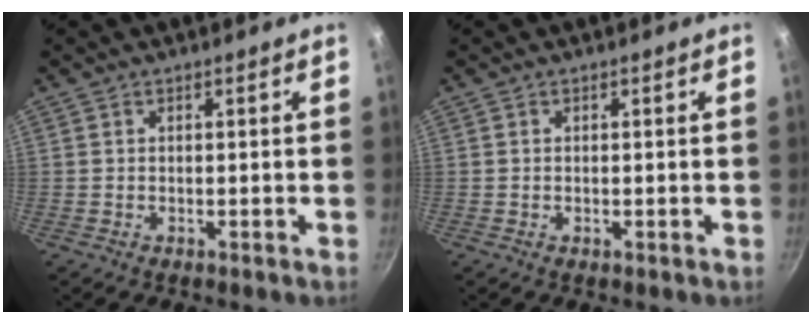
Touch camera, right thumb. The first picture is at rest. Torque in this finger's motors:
{"motor_torque": [0.57, 0.28, -0.07, -0.40, -0.02]}